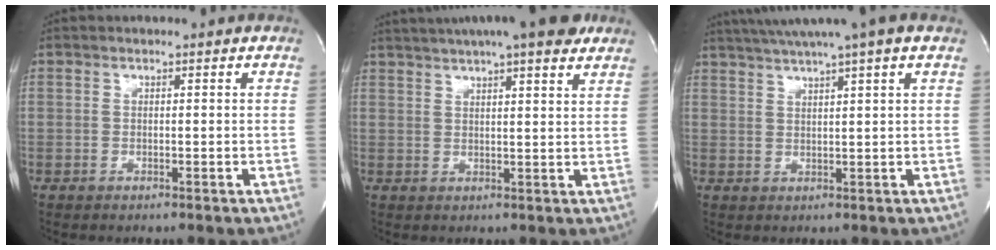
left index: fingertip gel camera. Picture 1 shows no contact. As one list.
[{"total": 15.3, "force": [12.3, 1.9, 8.9], "torque": [-0.146, 0.029, 0.163]}, {"total": 9.8, "force": [7.5, -1.0, 6.3], "torque": [-0.111, 0.027, 0.100]}]